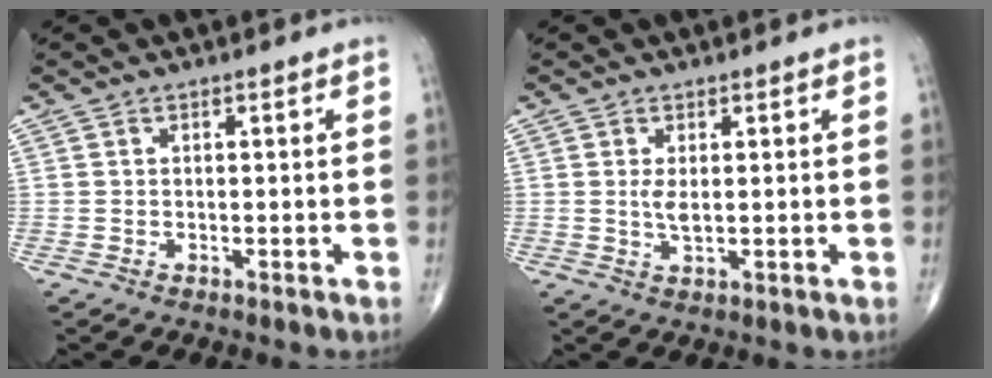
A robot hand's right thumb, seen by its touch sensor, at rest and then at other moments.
{"total": 2.4, "force": [0.3, 0.8, 2.2], "torque": [-0.045, -0.007, 0.010]}